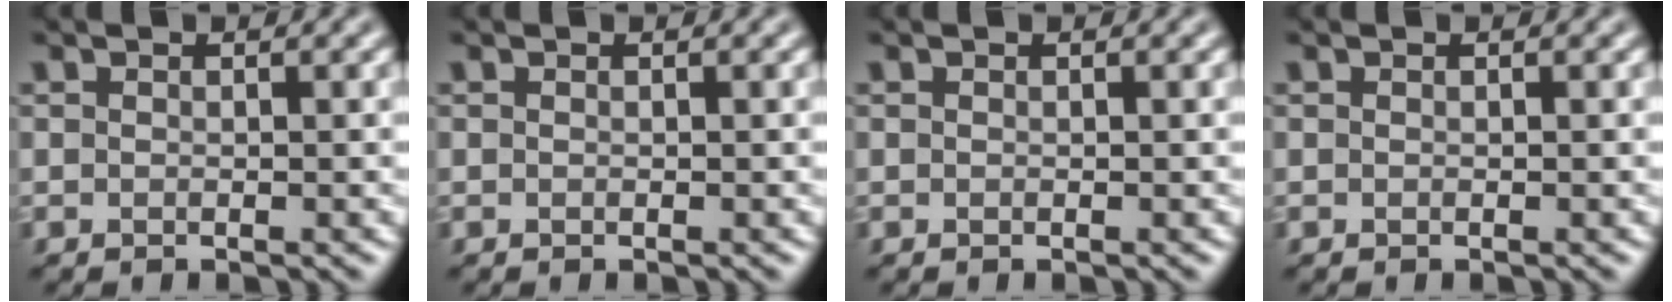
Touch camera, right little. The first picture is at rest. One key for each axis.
{"total": 0.0}
{"total": 0.0}
{"total": 0.0}